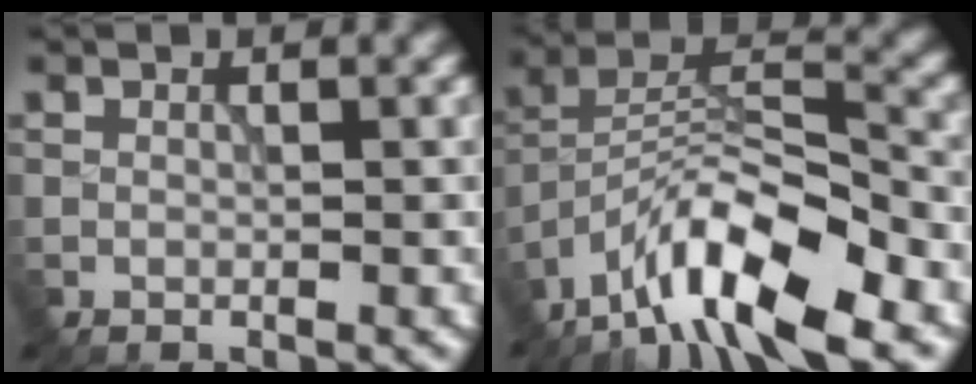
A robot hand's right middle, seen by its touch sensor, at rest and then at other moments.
{"total": 11.1, "force": [-7.8, 3.1, 7.3], "torque": [-0.118, 0.016, -0.158]}